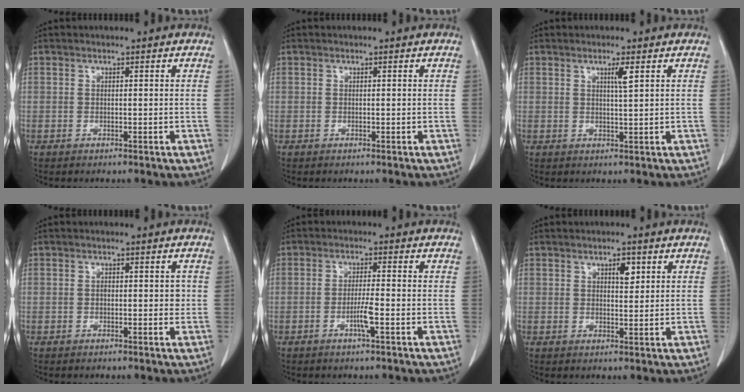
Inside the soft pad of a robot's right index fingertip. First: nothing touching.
{"total": 0.0}
{"total": 2.2, "force": [1.1, -0.2, 2.0], "torque": [-0.036, -0.003, 0.018]}
{"total": 2.1, "force": [0.0, 1.2, 1.8], "torque": [-0.023, 0.003, -0.001]}
{"total": 3.3, "force": [-1.3, -0.2, 3.0], "torque": [-0.057, -0.004, -0.027]}
{"total": 2.7, "force": [1.3, 1.1, 2.1], "torque": [-0.032, -0.002, 0.020]}